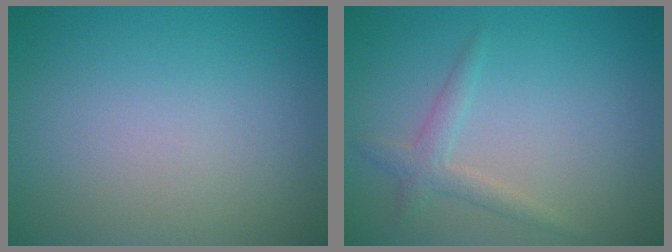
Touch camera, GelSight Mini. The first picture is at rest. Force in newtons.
{"total": 1.7, "press": 1.7, "slide": 0.0}